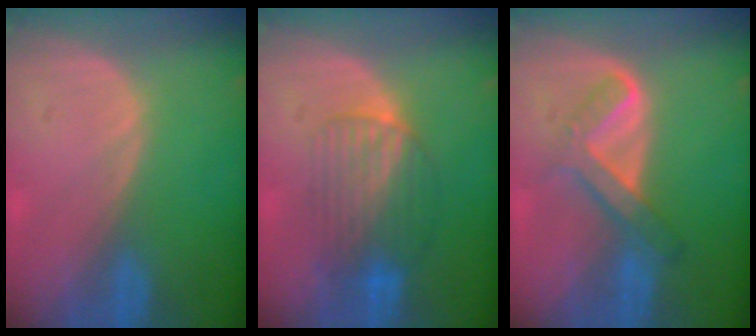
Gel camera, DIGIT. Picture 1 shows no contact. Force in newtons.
{"total": 6.6, "press": 6.5, "slide": 1.1}
{"total": 5.6, "press": 5.1, "slide": 2.2}